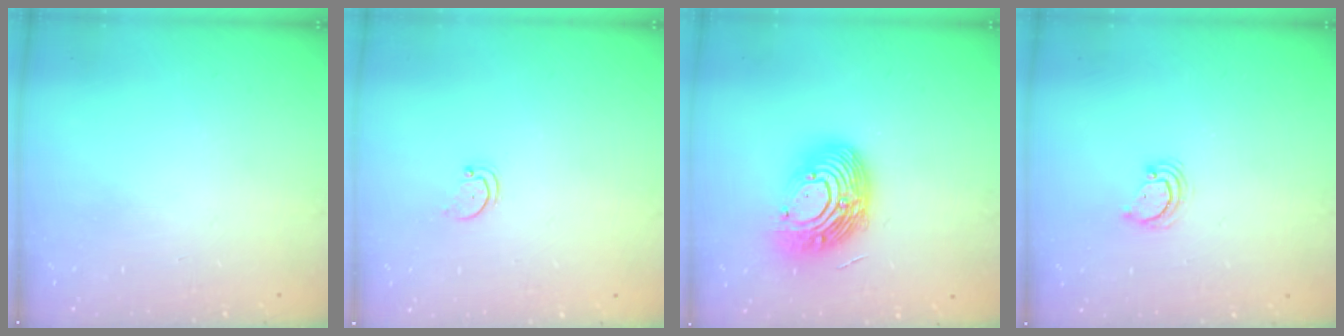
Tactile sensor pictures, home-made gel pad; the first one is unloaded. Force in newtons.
{"total": 1.6, "press": 1.6, "slide": 0.4}
{"total": 16.9, "press": 16.8, "slide": 1.6}
{"total": 4.0, "press": 4.0, "slide": 0.4}